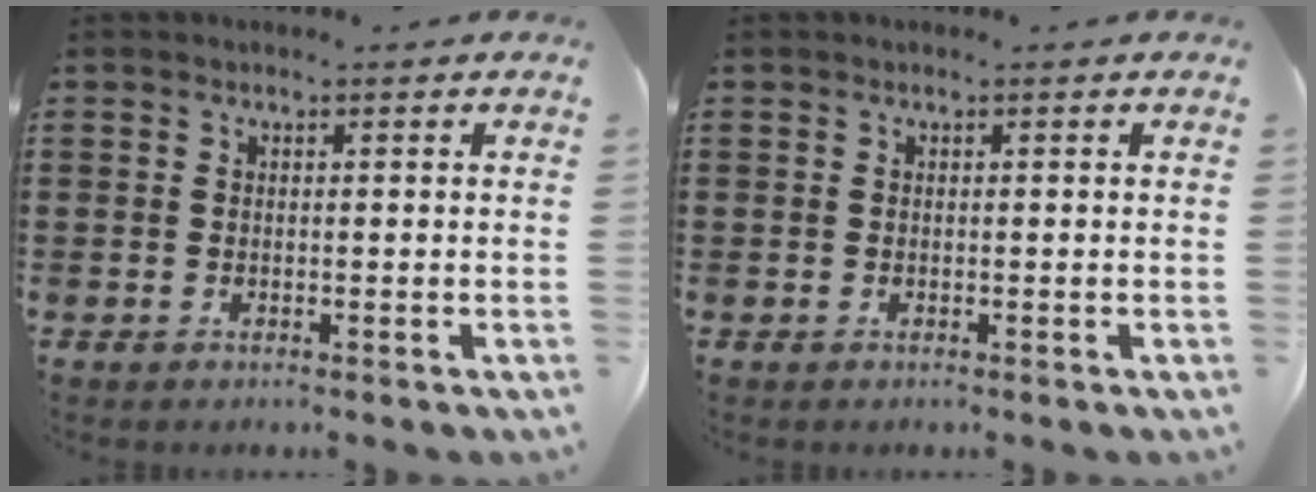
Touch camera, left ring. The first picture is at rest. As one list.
[{"total": 0.0}]